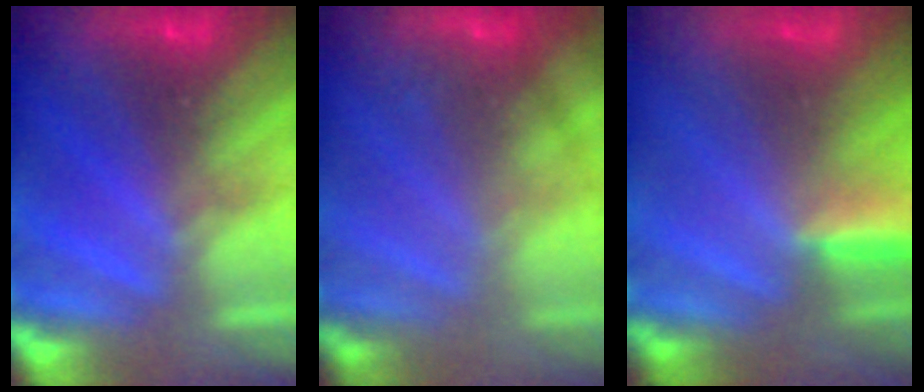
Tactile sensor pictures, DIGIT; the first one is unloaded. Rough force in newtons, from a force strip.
{"total": 2.4}
{"total": 2.9}